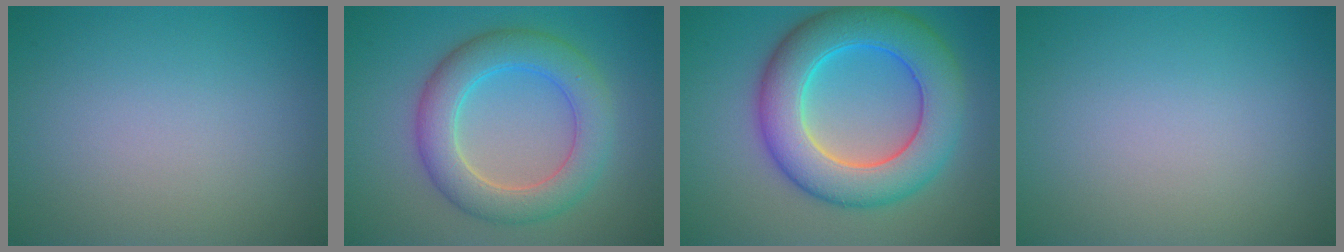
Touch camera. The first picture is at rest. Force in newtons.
{"total": 6.1, "press": 6.1, "slide": 0.2}
{"total": 9.5, "press": 9.5, "slide": 0.4}
{"total": 0.0}